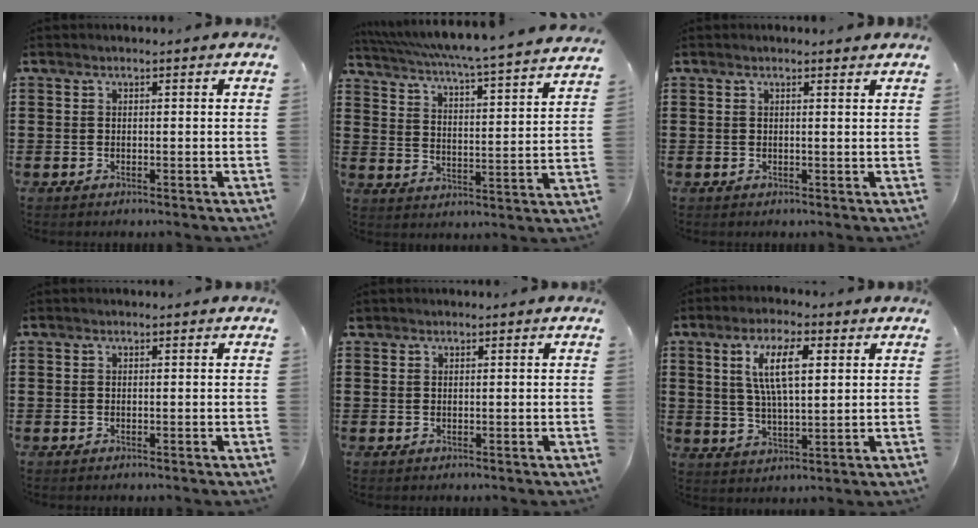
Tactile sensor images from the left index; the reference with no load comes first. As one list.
[{"total": 4.8, "force": [4.3, -1.0, 1.8], "torque": [-0.056, -0.046, 0.063]}, {"total": 1.0, "force": [0.9, -0.1, 0.5], "torque": [-0.011, 0.000, 0.016]}, {"total": 0.0}, {"total": 0.6, "force": [0.4, 0.4, -0.1], "torque": [-0.002, 0.003, 0.008]}, {"total": 8.5, "force": [3.1, 3.0, 7.4], "torque": [-0.145, 0.010, 0.049]}]